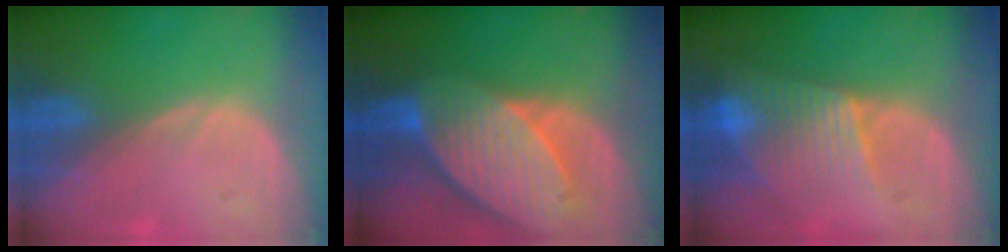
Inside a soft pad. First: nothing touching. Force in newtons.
{"total": 10.7, "press": 9.4, "slide": 5.1}
{"total": 7.8, "press": 7.1, "slide": 3.2}